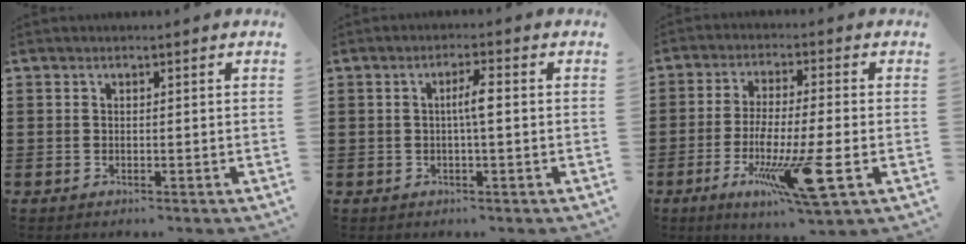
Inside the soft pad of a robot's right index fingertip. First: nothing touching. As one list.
[{"total": 3.2, "force": [0.0, 0.2, 3.2], "torque": [-0.059, -0.001, -0.003]}, {"total": 11.6, "force": [-3.9, 0.9, 10.9], "torque": [-0.217, -0.019, -0.072]}]